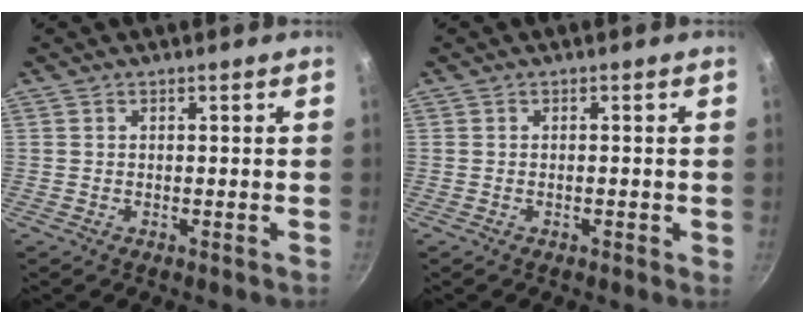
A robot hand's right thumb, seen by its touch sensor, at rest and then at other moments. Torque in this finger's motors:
{"motor_torque": [-0.89, 0.08, -0.72, -0.04, -0.11]}